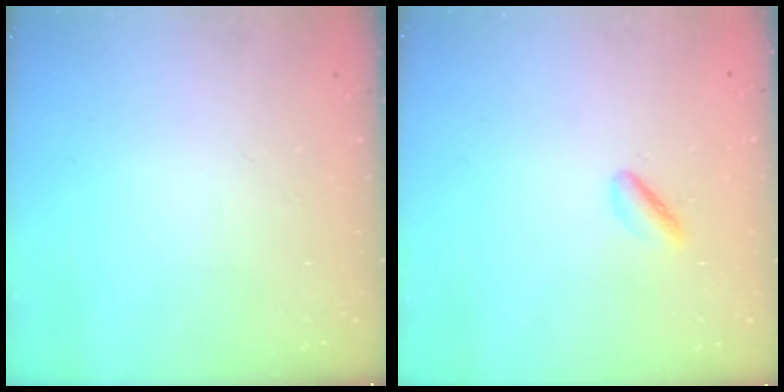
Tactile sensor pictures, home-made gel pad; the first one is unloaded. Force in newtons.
{"total": 2.5, "press": 2.4, "slide": 0.6}